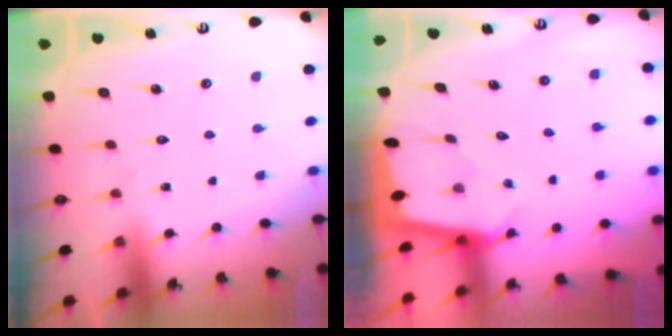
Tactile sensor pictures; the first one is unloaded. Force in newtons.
{"total": 1.7, "press": 1.7, "slide": 0.2}